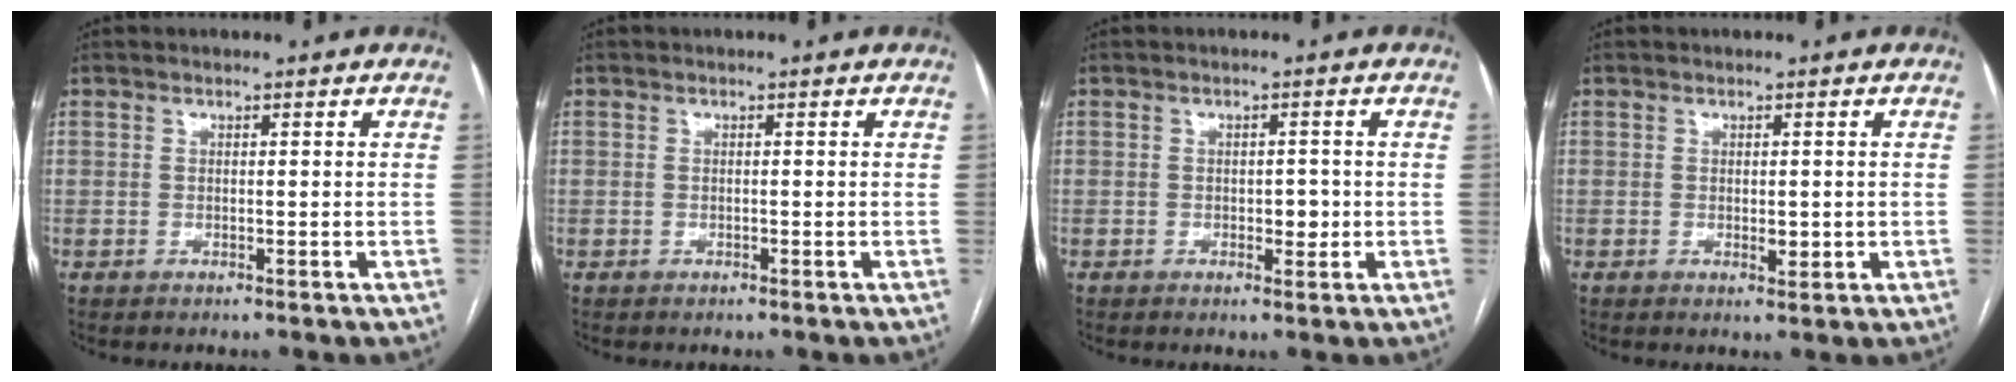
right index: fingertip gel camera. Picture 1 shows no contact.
{"total": 0.0}
{"total": 2.2, "force": [-0.3, 1.2, 1.8], "torque": [-0.023, 0.001, -0.001]}
{"total": 1.9, "force": [-0.1, 0.9, 1.7], "torque": [-0.024, -0.003, 0.002]}